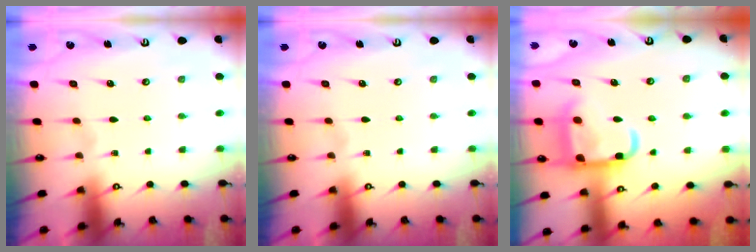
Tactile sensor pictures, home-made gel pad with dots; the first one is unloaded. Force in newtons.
{"total": 0.0}
{"total": 15.5, "press": 15.4, "slide": 1.7}